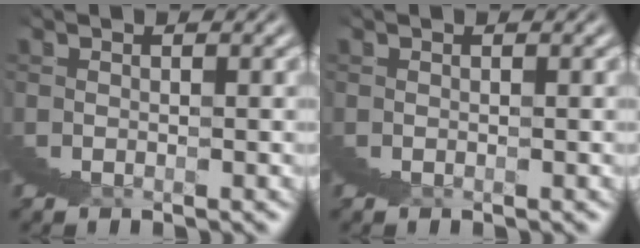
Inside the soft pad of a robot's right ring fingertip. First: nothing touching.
{"total": 0.0}